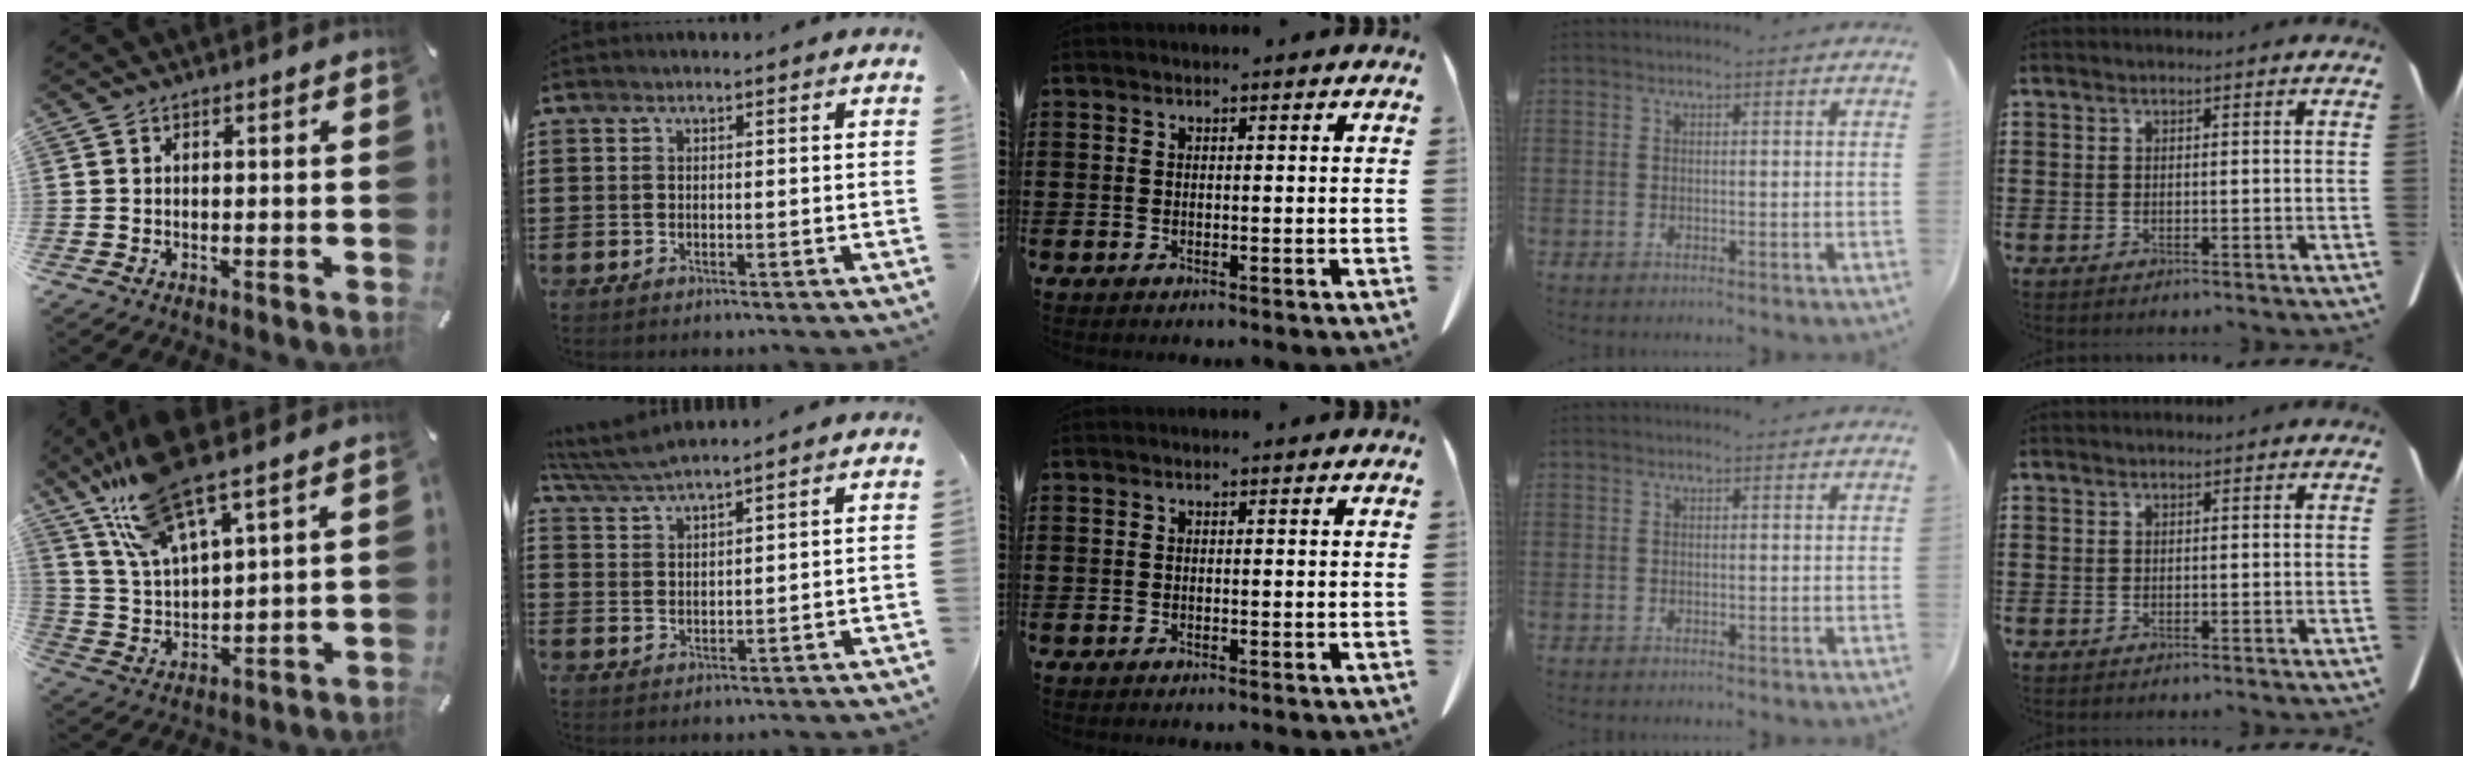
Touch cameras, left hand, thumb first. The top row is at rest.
{"thumb": {"total": 14.8, "force": [11.4, 4.0, 8.5], "torque": [-0.203, -0.052, 0.198]}, "index": {"total": 3.6, "force": [3.4, -0.2, 1.2], "torque": [-0.033, -0.011, 0.062]}}